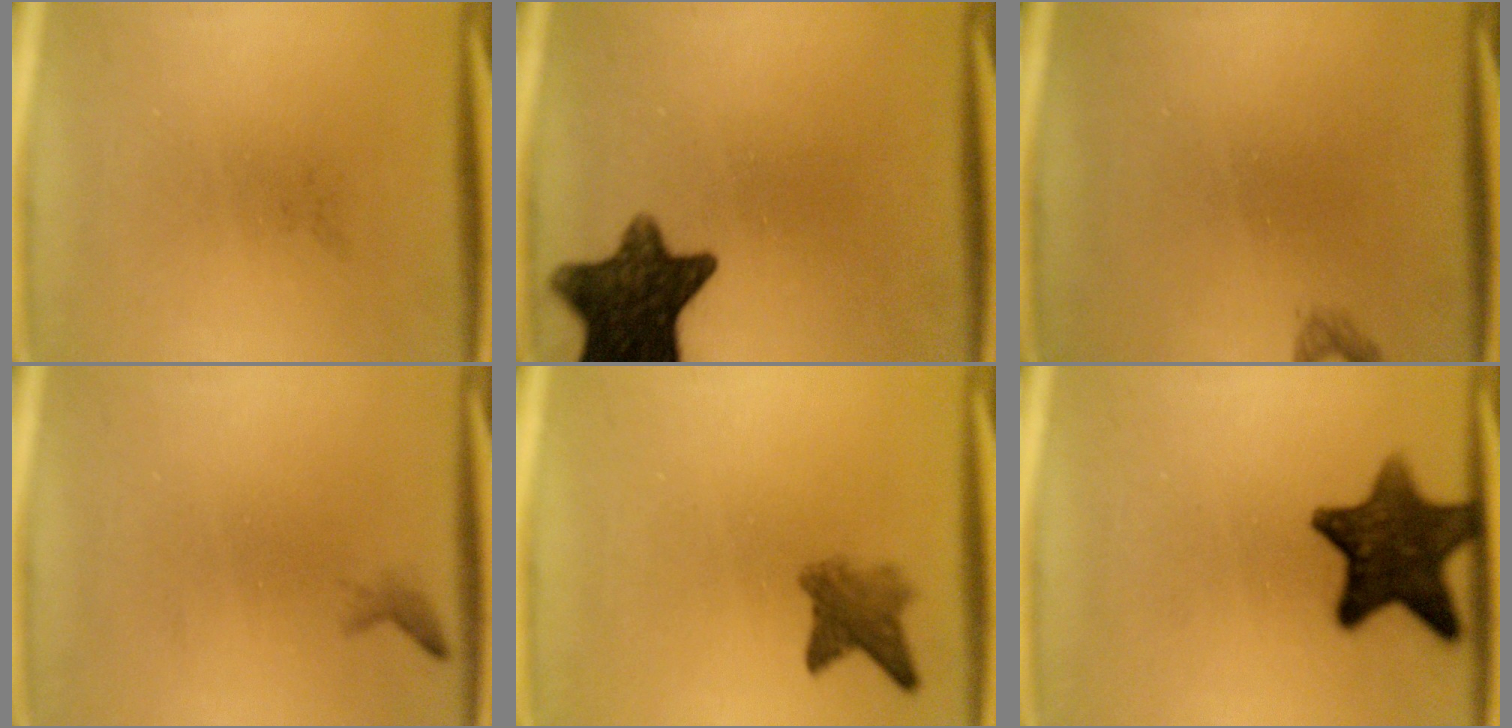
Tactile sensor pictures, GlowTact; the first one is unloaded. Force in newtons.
{"total": 12.5}
{"total": 0.8}
{"total": 0.7}
{"total": 3.7}
{"total": 12.0}